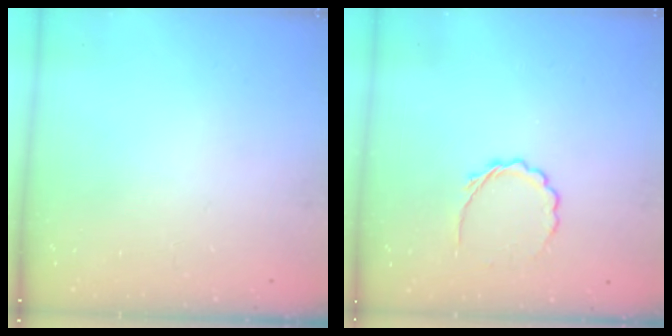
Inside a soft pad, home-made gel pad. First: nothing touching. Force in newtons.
{"total": 3.2, "press": 3.0, "slide": 1.0}